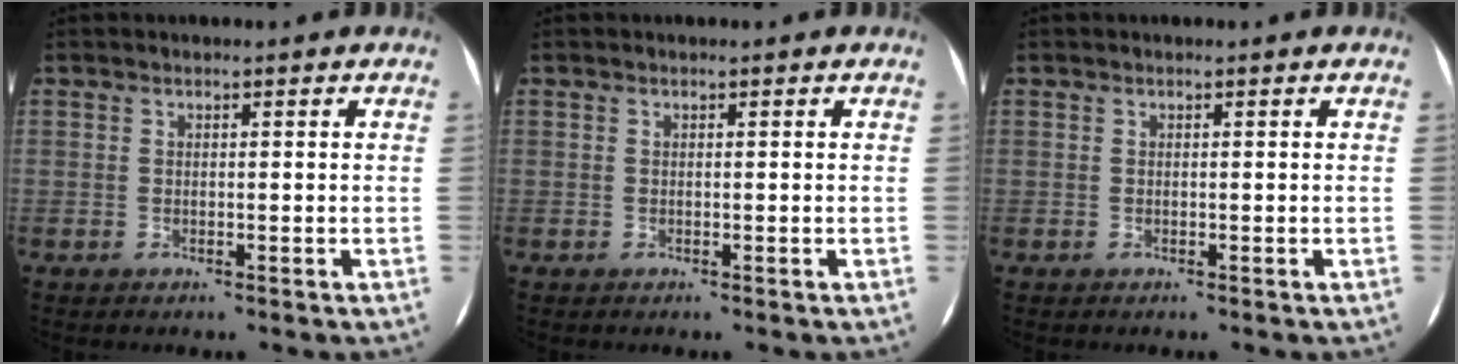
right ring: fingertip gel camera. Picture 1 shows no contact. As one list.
[{"total": 0.0}, {"total": 0.0}]